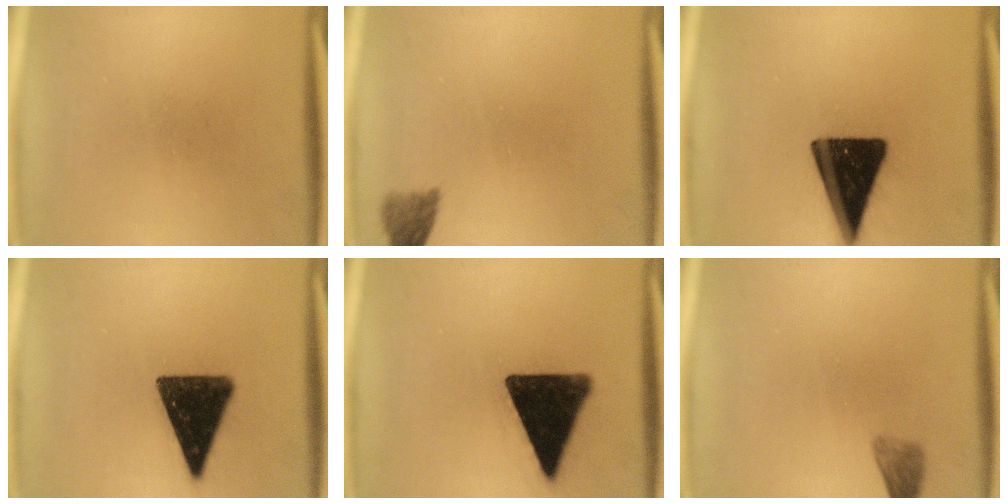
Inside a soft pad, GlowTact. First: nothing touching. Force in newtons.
{"total": 2.5}
{"total": 17.8}
{"total": 14.3}
{"total": 16.6}
{"total": 2.1}